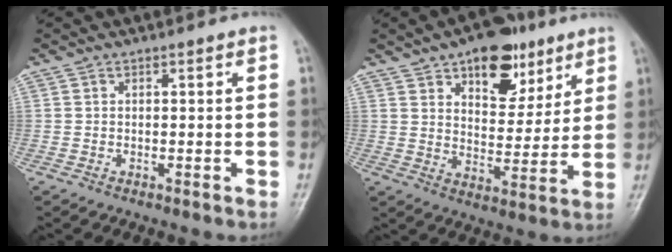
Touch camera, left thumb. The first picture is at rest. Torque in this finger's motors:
{"motor_torque": [-0.03, 0.00, 0.09, -0.39, 0.13]}